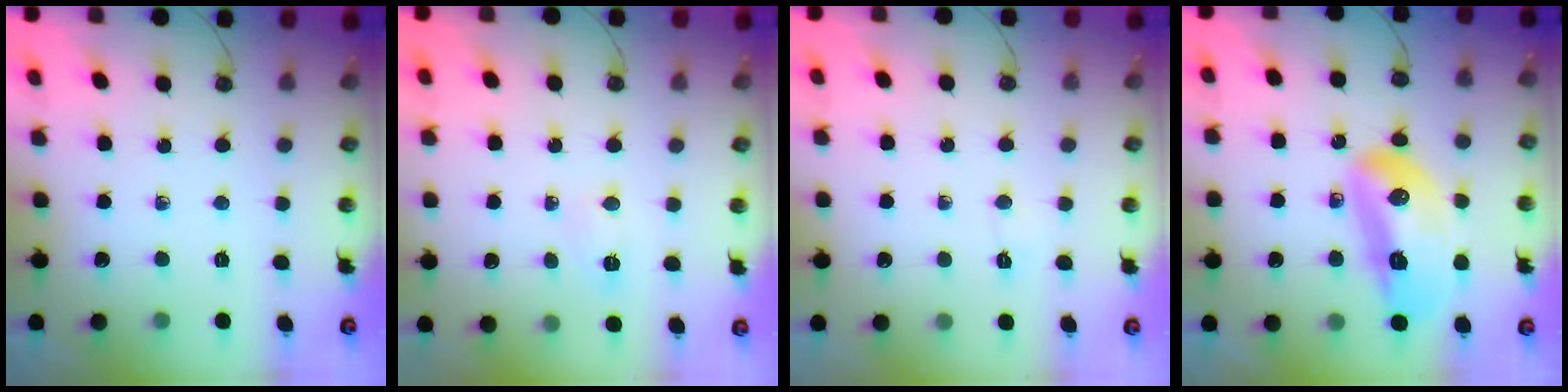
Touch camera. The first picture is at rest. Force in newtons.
{"total": 4.8, "press": 4.7, "slide": 0.7}
{"total": 2.3, "press": 2.3, "slide": 0.3}
{"total": 17.0, "press": 16.8, "slide": 2.1}